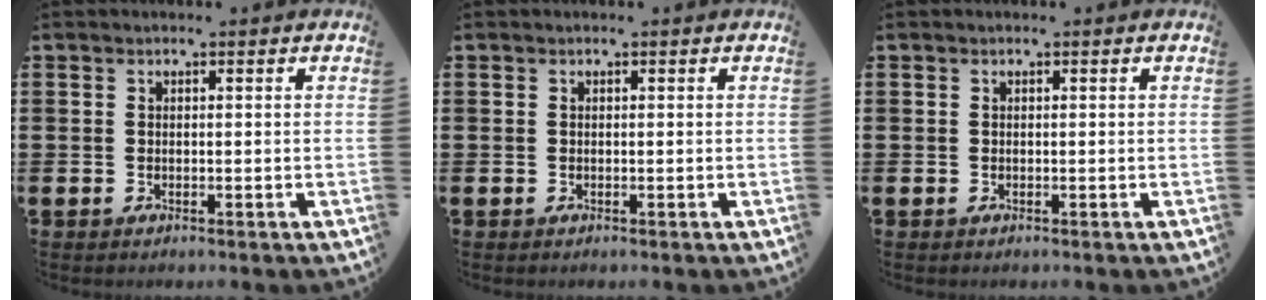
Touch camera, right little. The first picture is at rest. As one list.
[{"total": 0.0}, {"total": 0.0}]